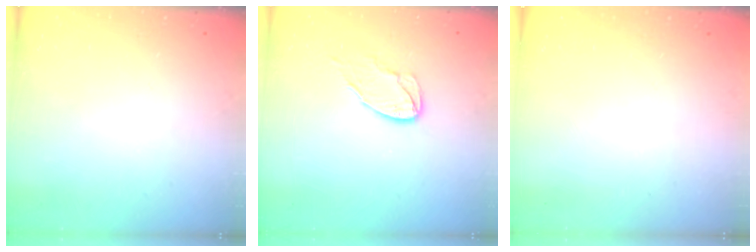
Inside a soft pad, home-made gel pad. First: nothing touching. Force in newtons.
{"total": 7.5, "press": 7.5, "slide": 0.2}
{"total": 0.0}